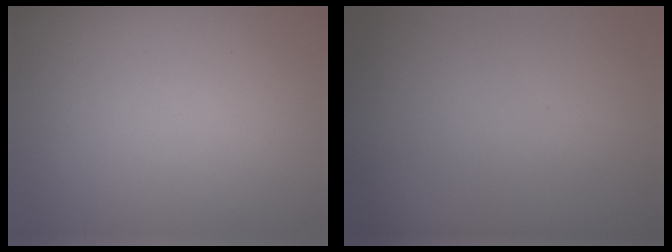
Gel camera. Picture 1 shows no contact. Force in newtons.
{"total": 0.0}